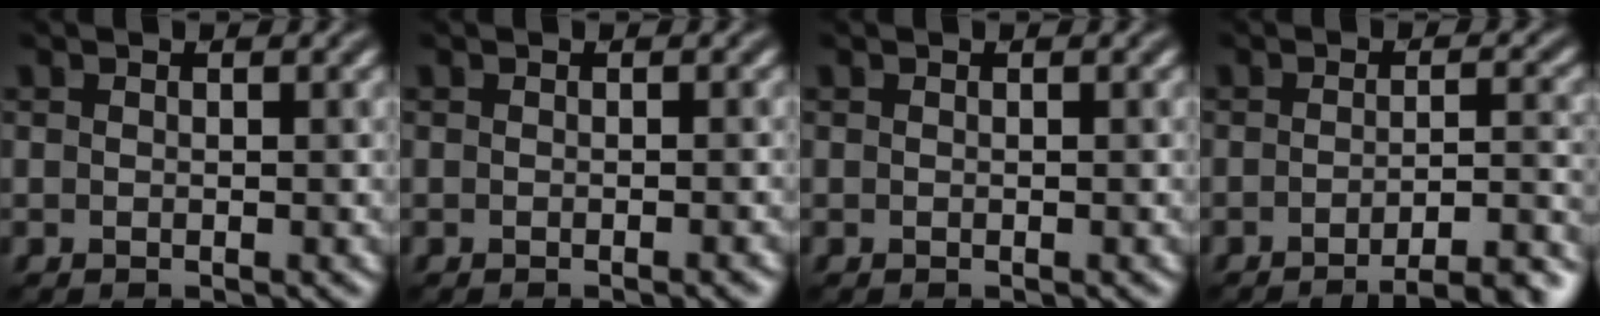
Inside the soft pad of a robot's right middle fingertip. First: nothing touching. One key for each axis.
{"total": 1.0, "fx": -0.4, "fy": 0.2, "fz": 0.8, "tx": -0.007, "ty": 0.000, "tz": -0.008}
{"total": 0.0}
{"total": 6.6, "fx": -4.9, "fy": 1.5, "fz": 4.2, "tx": -0.044, "ty": 0.010, "tz": -0.062}